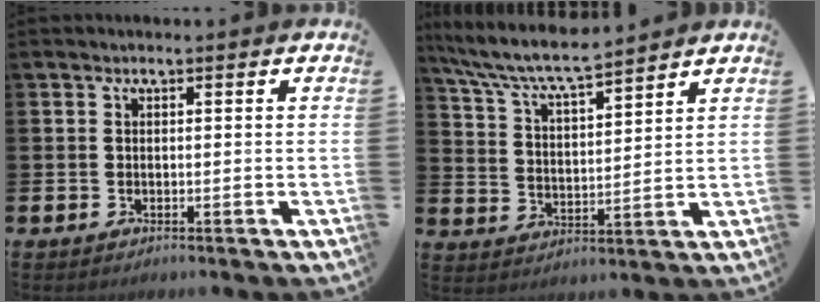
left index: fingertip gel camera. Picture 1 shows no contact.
{"total": 7.4, "force": [6.9, 0.6, 2.6], "torque": [-0.079, -0.039, 0.120]}